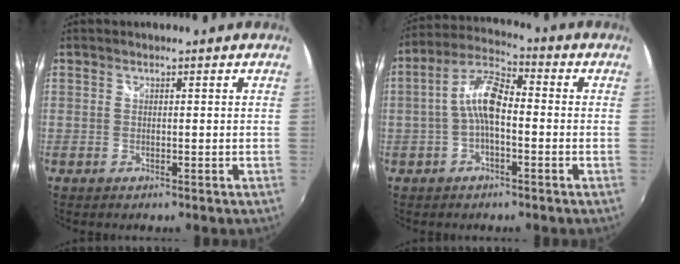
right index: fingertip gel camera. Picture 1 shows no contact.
{"total": 8.2, "force": [-1.3, 3.2, 7.5], "torque": [-0.163, 0.023, -0.028]}